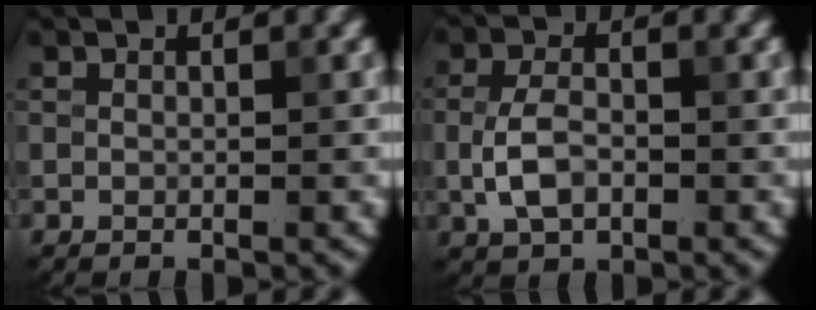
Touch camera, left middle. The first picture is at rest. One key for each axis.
{"total": 3.5, "fx": -0.6, "fy": 2.1, "fz": 2.7, "tx": -0.059, "ty": 0.000, "tz": -0.014}